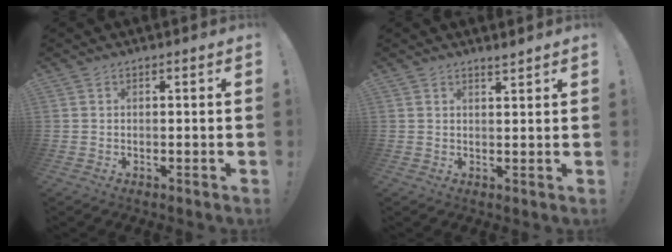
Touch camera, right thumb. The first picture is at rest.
{"total": 2.1, "force": [1.9, 0.3, 1.0], "torque": [-0.007, -0.012, 0.031]}